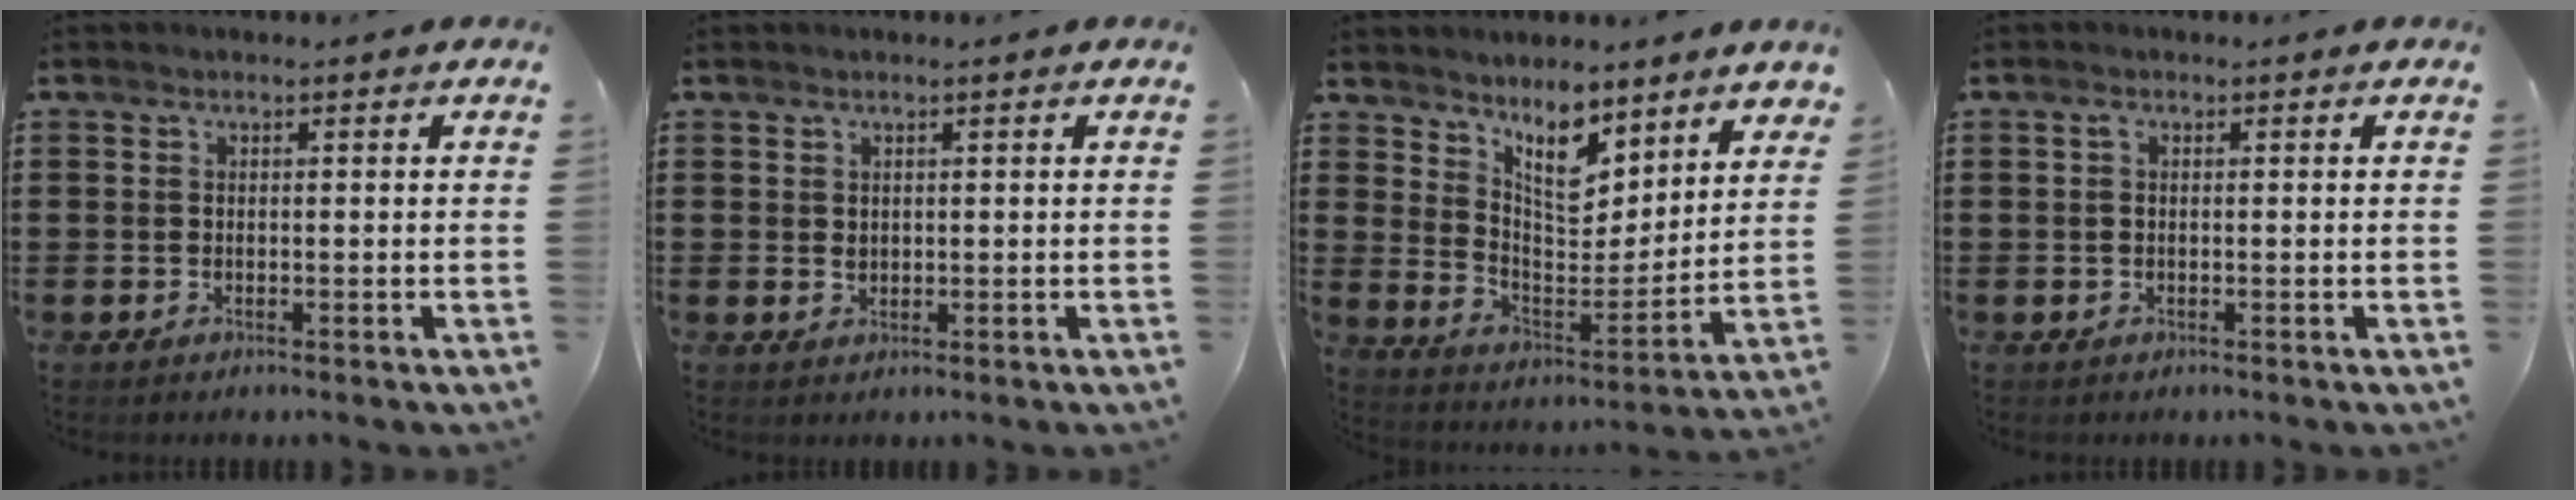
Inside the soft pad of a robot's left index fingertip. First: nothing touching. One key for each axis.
{"total": 1.0, "fx": 0.4, "fy": 0.8, "fz": 0.4, "tx": -0.011, "ty": 0.006, "tz": 0.007}
{"total": 7.6, "fx": 6.1, "fy": 2.7, "fz": 3.5, "tx": -0.065, "ty": -0.048, "tz": 0.102}
{"total": 0.9, "fx": 0.0, "fy": 0.4, "fz": 0.8, "tx": -0.017, "ty": 0.001, "tz": 0.000}